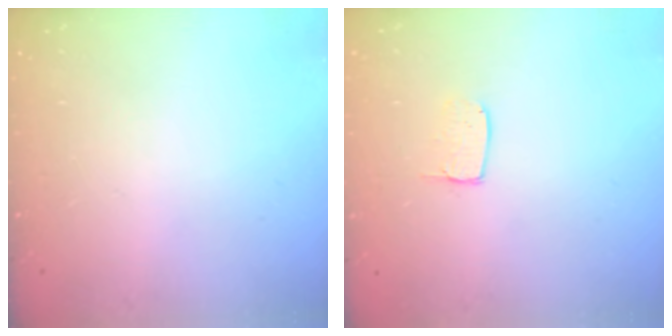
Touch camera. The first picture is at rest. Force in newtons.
{"total": 4.5, "press": 4.5, "slide": 0.3}